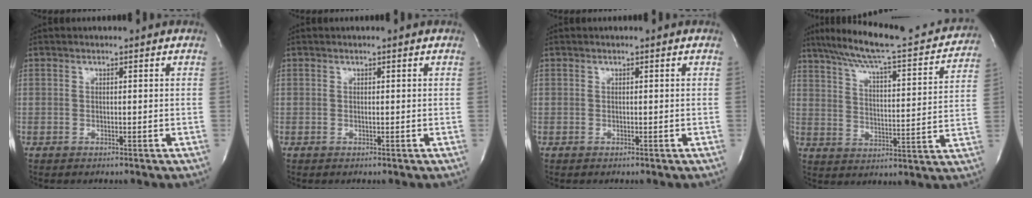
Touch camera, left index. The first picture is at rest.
{"total": 0.0}
{"total": 0.0}
{"total": 23.1, "force": [20.3, 3.0, 10.7], "torque": [-0.171, -0.005, 0.275]}